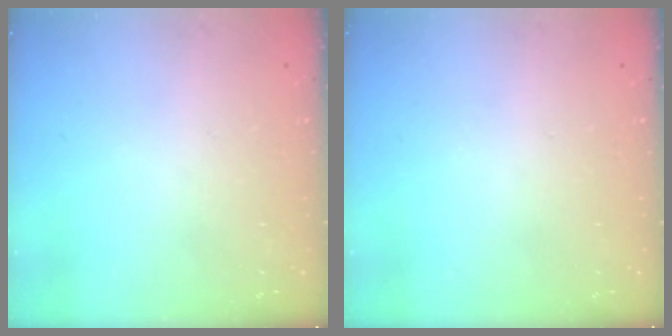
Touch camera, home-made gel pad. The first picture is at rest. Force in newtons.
{"total": 0.0}